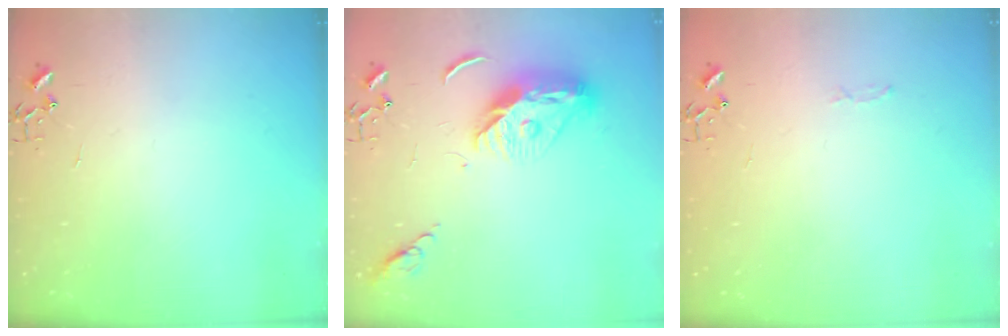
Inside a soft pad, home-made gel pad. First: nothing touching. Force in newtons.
{"total": 13.1, "press": 13.0, "slide": 1.3}
{"total": 2.8, "press": 2.8, "slide": 0.4}